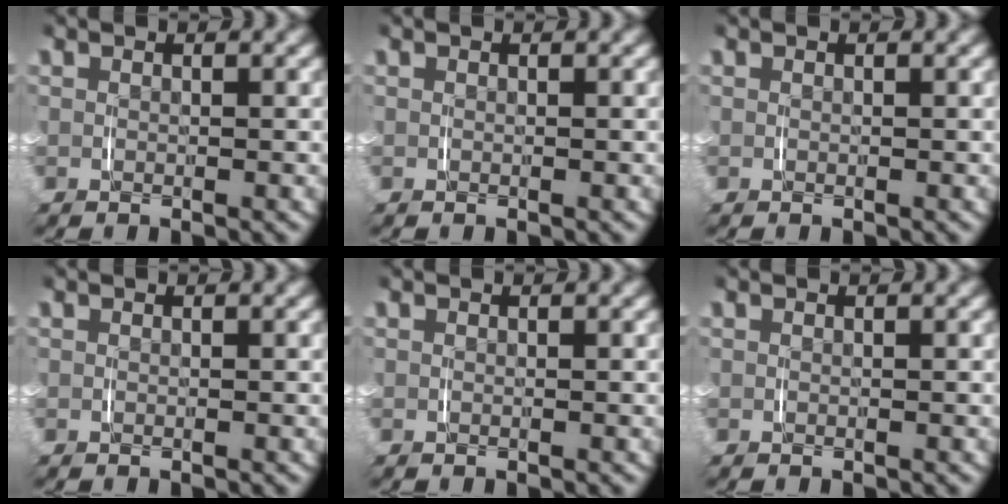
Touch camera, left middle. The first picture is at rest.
{"total": 0.0}
{"total": 0.0}
{"total": 0.0}
{"total": 0.0}
{"total": 0.0}